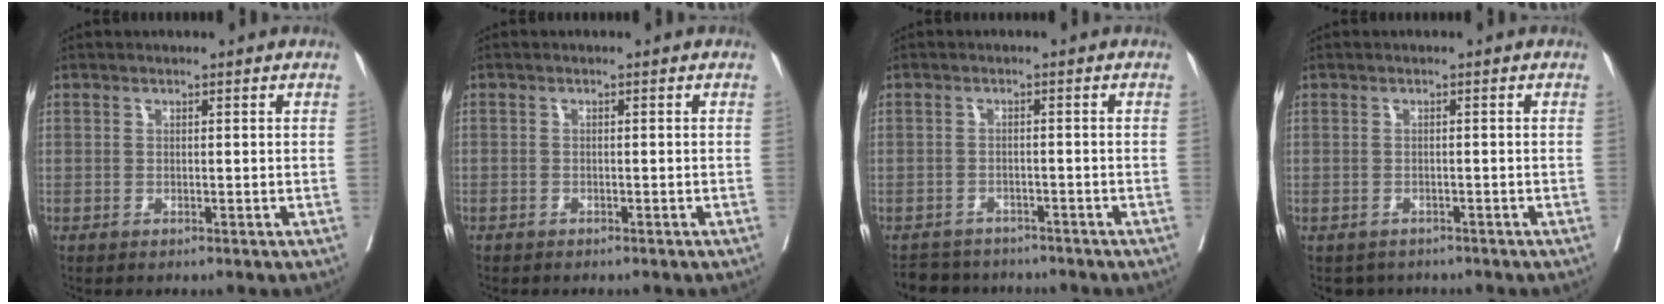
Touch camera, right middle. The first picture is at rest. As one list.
[{"total": 0.8, "force": [-0.6, 0.6, 0.0], "torque": [-0.010, 0.002, -0.011]}, {"total": 5.9, "force": [-5.5, 2.0, 0.3], "torque": [-0.002, 0.002, -0.078]}, {"total": 2.7, "force": [-2.3, 1.5, 0.0], "torque": [-0.002, 0.000, -0.033]}]